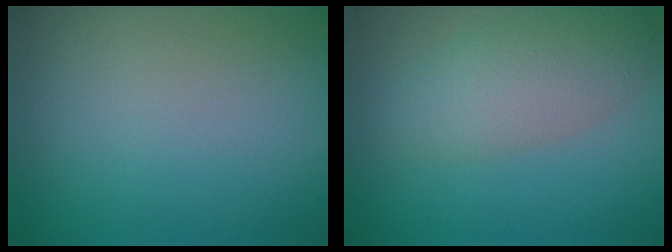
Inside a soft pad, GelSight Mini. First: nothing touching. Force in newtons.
{"total": 4.1, "press": 4.1, "slide": 0.2}